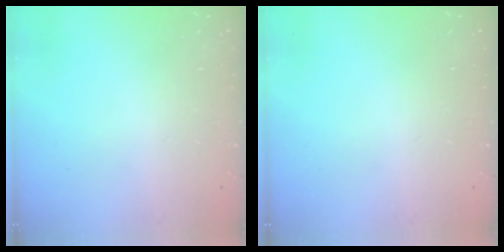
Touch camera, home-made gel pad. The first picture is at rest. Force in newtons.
{"total": 0.0}